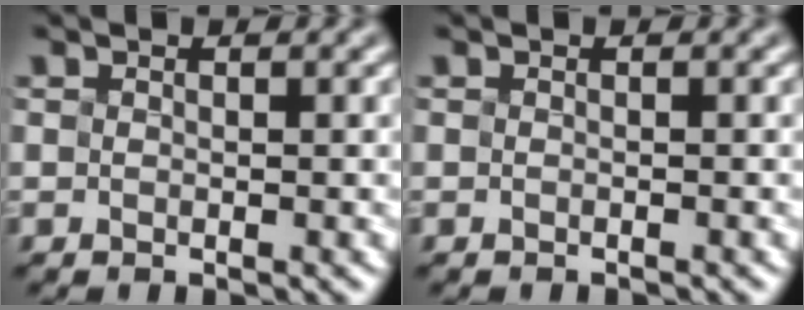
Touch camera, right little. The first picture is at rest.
{"total": 0.7, "force": [-0.7, 0.0, 0.2], "torque": [0.005, -0.009, -0.014]}